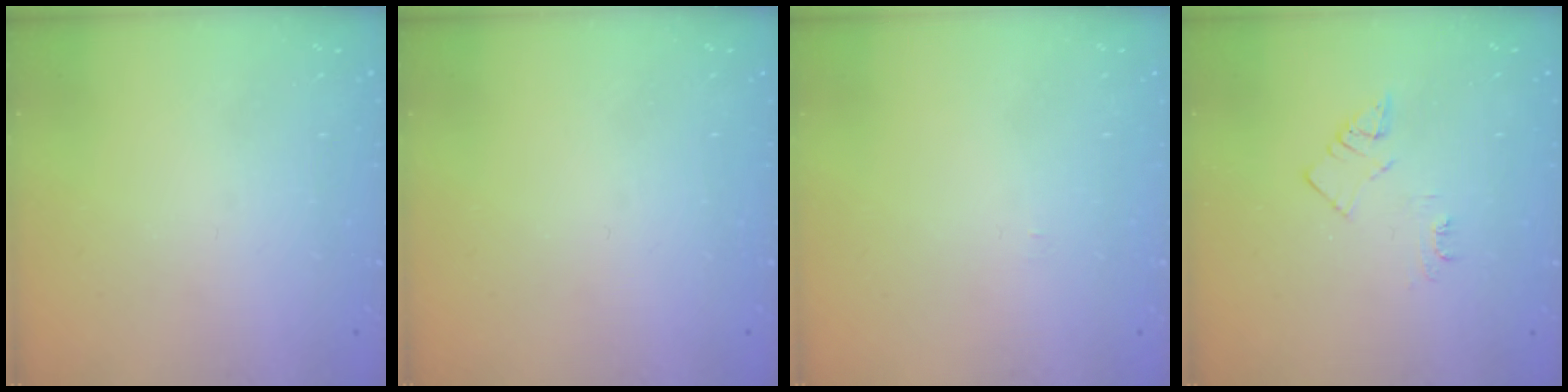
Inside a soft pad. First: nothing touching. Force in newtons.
{"total": 0.0}
{"total": 3.5, "press": 3.5, "slide": 0.4}
{"total": 5.5, "press": 5.4, "slide": 0.7}